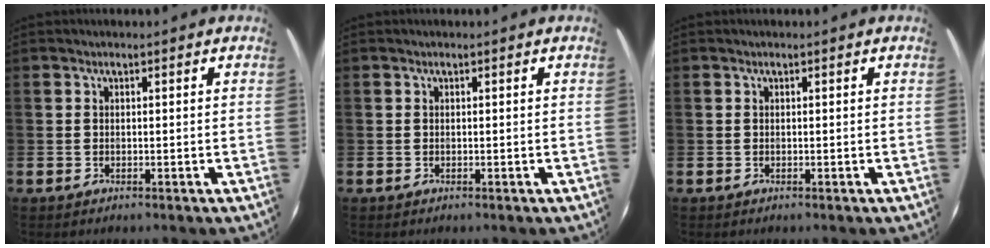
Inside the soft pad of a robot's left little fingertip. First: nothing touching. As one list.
[{"total": 0.0}, {"total": 0.0}]